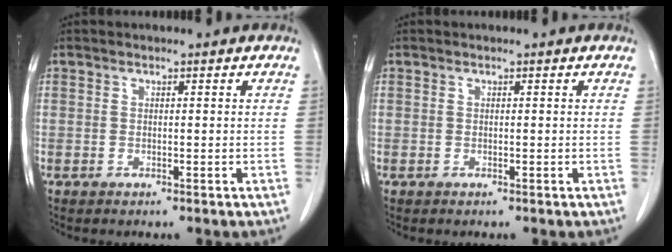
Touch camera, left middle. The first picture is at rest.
{"total": 0.0}